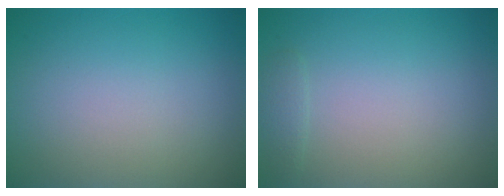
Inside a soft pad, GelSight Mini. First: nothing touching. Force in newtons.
{"total": 0.8, "press": 0.8, "slide": 0.1}